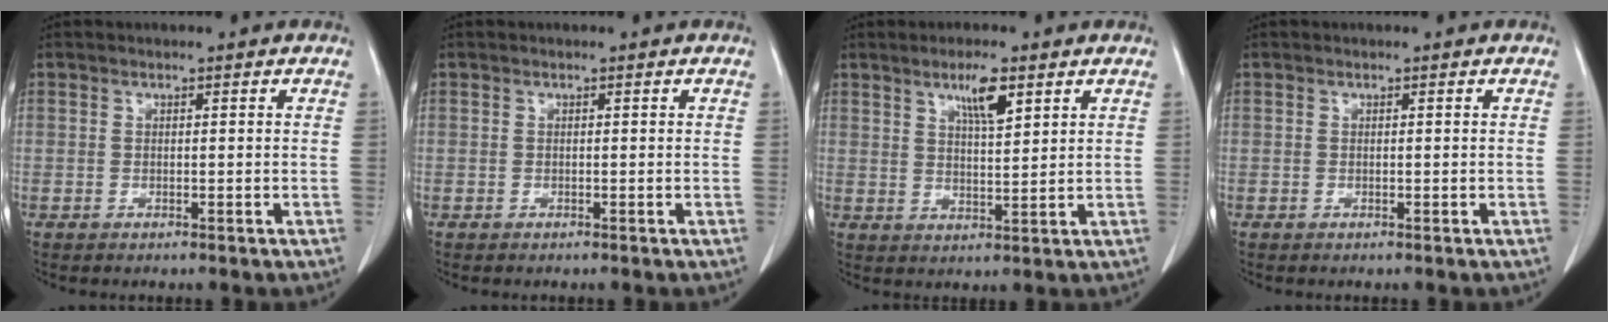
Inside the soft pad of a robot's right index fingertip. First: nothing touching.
{"total": 0.0}
{"total": 5.3, "force": [3.1, 0.9, 4.2], "torque": [-0.077, -0.003, 0.053]}
{"total": 0.0}